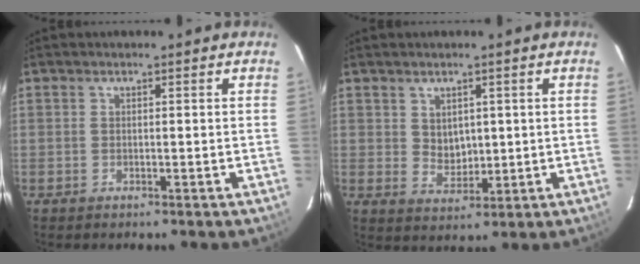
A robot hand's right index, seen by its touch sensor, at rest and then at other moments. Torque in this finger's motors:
{"motor_torque": [0.08, 0.05, 0.19, 0.01]}